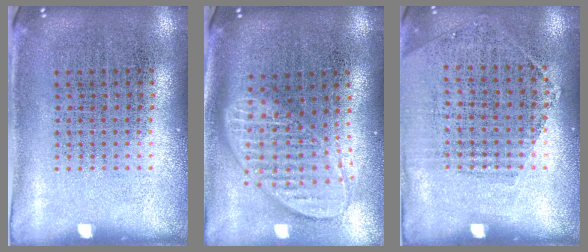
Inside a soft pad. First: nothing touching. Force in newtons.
{"total": 2.0, "press": 1.5, "slide": 1.2}
{"total": 1.1, "press": 1.0, "slide": 0.6}